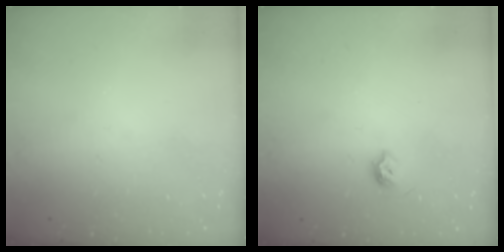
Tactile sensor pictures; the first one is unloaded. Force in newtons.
{"total": 5.5, "press": 5.4, "slide": 0.9}